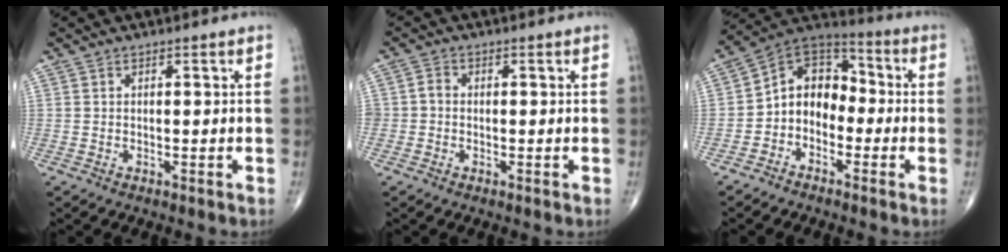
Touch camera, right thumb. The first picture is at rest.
{"total": 1.9, "force": [-0.5, 1.7, 0.7], "torque": [0.000, 0.006, -0.016]}
{"total": 10.4, "force": [-2.2, 8.0, 6.2], "torque": [-0.068, 0.055, -0.061]}